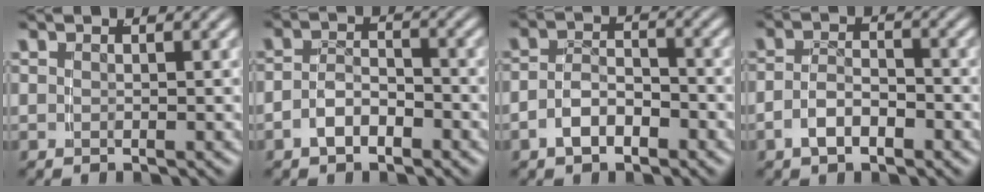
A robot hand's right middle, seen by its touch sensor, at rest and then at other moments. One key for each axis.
{"total": 3.0, "fx": -2.0, "fy": 1.6, "fz": 1.5, "tx": -0.020, "ty": -0.003, "tz": -0.035}
{"total": 3.5, "fx": -2.1, "fy": 2.1, "fz": 1.8, "tx": -0.025, "ty": -0.003, "tz": -0.037}
{"total": 3.0, "fx": -1.8, "fy": 1.5, "fz": 1.7, "tx": -0.025, "ty": -0.003, "tz": -0.032}